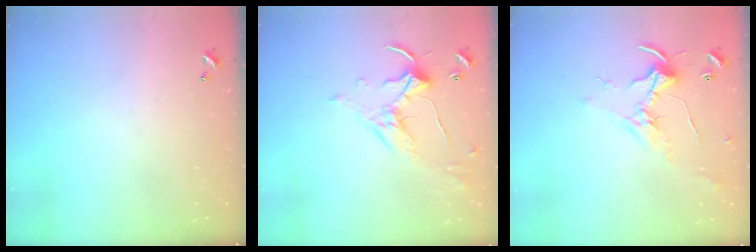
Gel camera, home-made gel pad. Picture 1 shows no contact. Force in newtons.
{"total": 1.7, "press": 1.5, "slide": 0.9}
{"total": 1.6, "press": 1.5, "slide": 0.5}